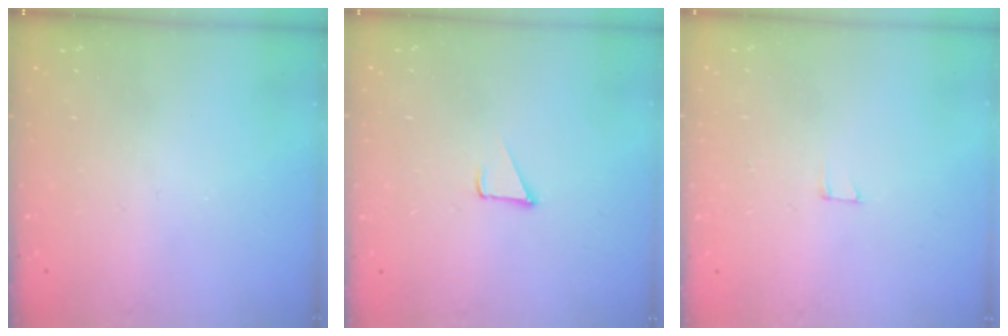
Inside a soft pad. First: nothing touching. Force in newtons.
{"total": 2.8, "press": 2.8, "slide": 0.2}
{"total": 2.5, "press": 2.5, "slide": 0.2}